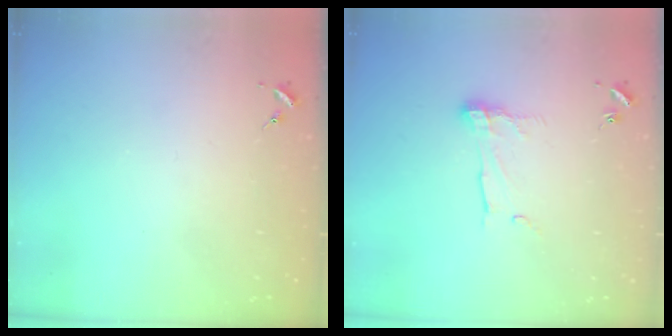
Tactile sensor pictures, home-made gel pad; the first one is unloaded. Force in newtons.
{"total": 9.0, "press": 9.0, "slide": 0.4}